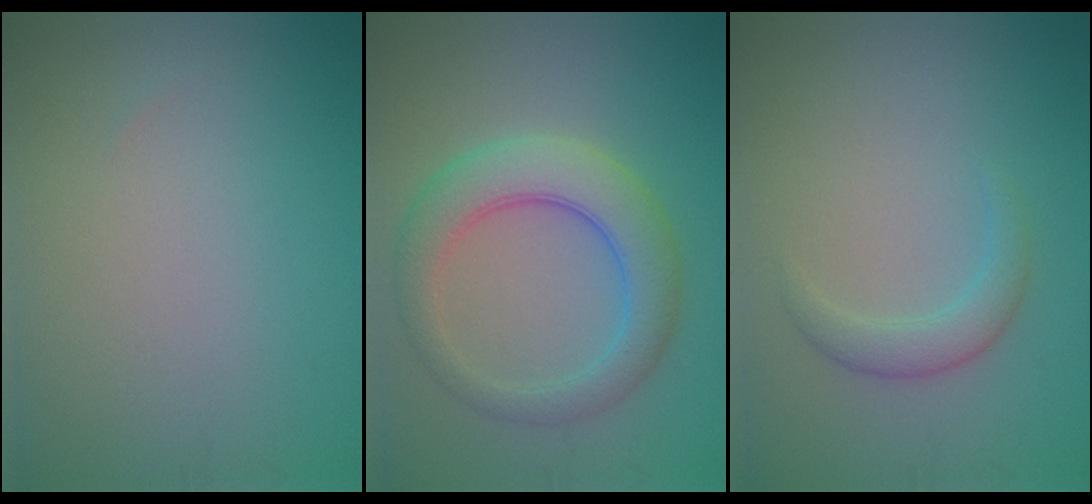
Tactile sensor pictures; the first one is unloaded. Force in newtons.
{"total": 5.4, "press": 5.4, "slide": 0.0}
{"total": 2.0, "press": 2.0, "slide": 0.1}